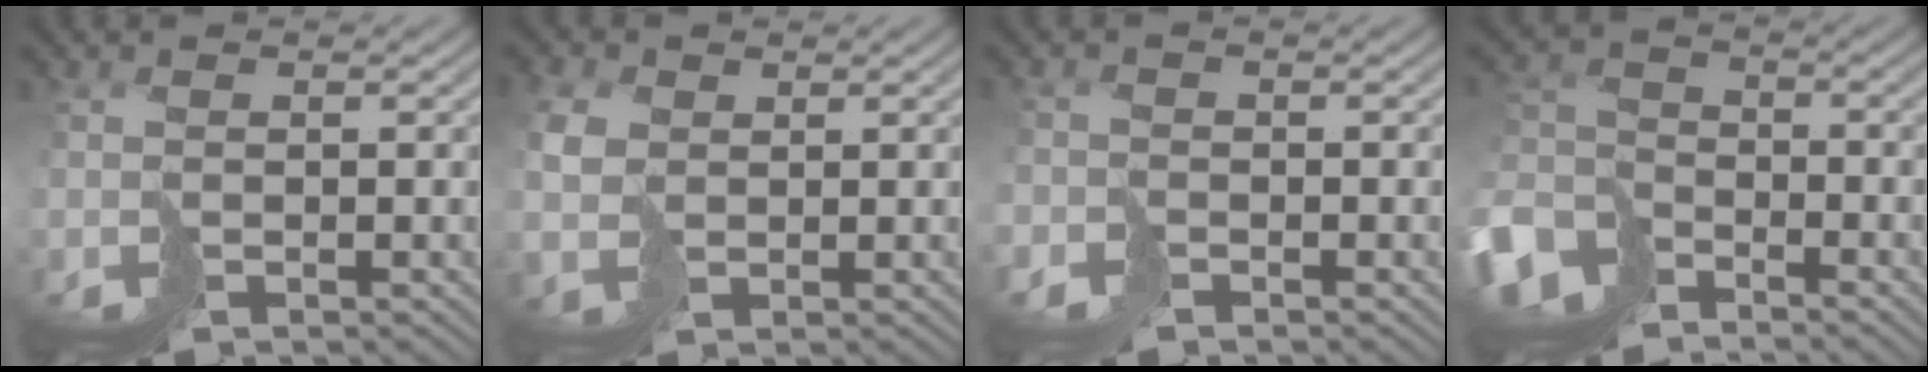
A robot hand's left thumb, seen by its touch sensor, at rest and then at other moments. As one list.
[{"total": 3.4, "force": [1.3, 2.6, 1.6], "torque": [-0.054, 0.003, 0.029]}, {"total": 2.0, "force": [-1.7, 1.0, 0.2], "torque": [-0.005, -0.007, -0.038]}, {"total": 8.6, "force": [-5.6, 5.3, 3.8], "torque": [-0.103, -0.018, -0.123]}]